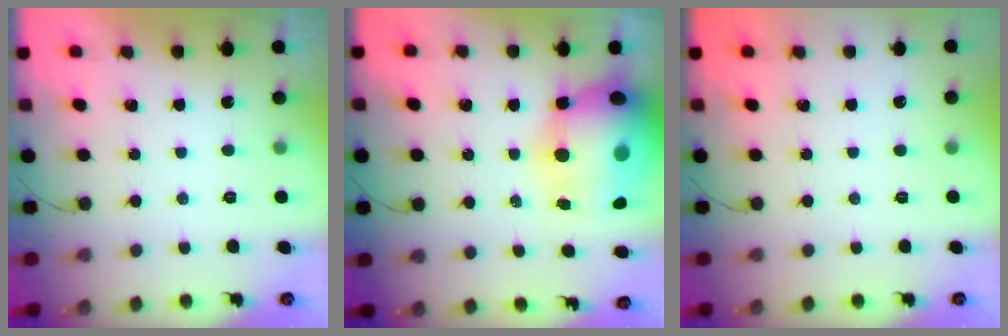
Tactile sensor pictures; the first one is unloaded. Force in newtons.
{"total": 24.9, "press": 24.3, "slide": 5.7}
{"total": 0.0}